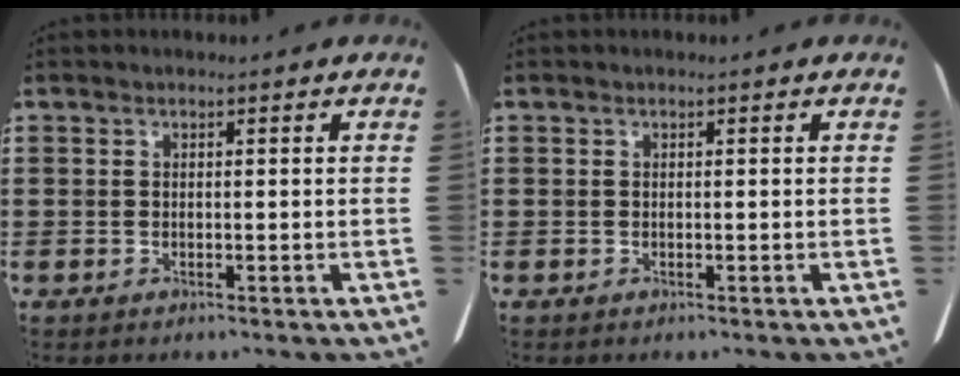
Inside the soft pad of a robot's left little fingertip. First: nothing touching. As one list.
[{"total": 0.0}]